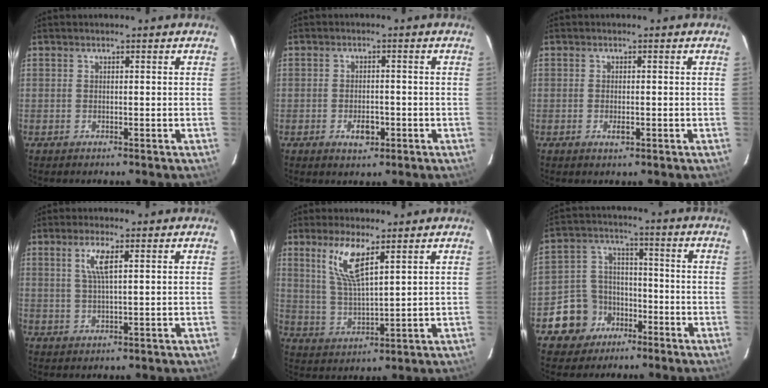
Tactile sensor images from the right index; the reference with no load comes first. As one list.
[{"total": 3.9, "force": [-1.6, 2.3, 2.7], "torque": [-0.051, -0.003, -0.024]}, {"total": 1.8, "force": [-0.7, 0.8, 1.4], "torque": [-0.026, -0.001, -0.011]}, {"total": 4.1, "force": [1.6, 0.4, 3.8], "torque": [-0.076, 0.001, 0.030]}, {"total": 8.6, "force": [4.7, 1.8, 7.0], "torque": [-0.141, -0.005, 0.099]}, {"total": 9.6, "force": [-5.2, 7.9, 1.6], "torque": [-0.057, 0.036, -0.078]}]